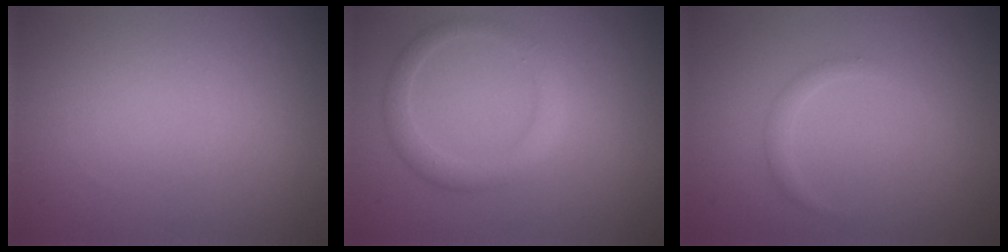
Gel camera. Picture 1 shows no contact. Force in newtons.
{"total": 2.2, "press": 2.2, "slide": 0.1}
{"total": 0.9, "press": 0.9, "slide": 0.1}